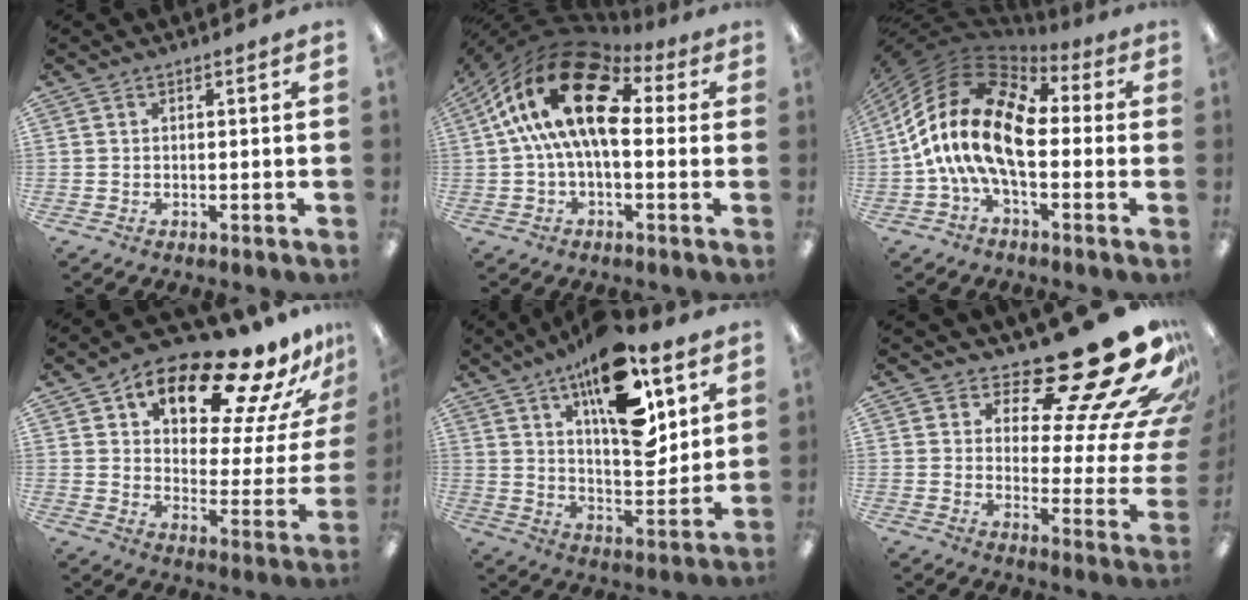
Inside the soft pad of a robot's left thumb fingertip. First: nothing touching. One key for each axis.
{"total": 21.0, "fx": 5.4, "fy": 11.0, "fz": 17.0, "tx": -0.317, "ty": -0.012, "tz": 0.093}
{"total": 19.8, "fx": -1.2, "fy": 11.0, "fz": 16.4, "tx": -0.342, "ty": 0.009, "tz": -0.016}
{"total": 19.0, "fx": 12.9, "fy": 6.8, "fz": 12.2, "tx": -0.189, "ty": -0.087, "tz": 0.204}
{"total": 20.6, "fx": 11.5, "fy": 8.5, "fz": 14.9, "tx": -0.221, "ty": -0.065, "tz": 0.187}
{"total": 24.3, "fx": 17.1, "fy": 7.0, "fz": 15.8, "tx": -0.200, "ty": -0.140, "tz": 0.275}